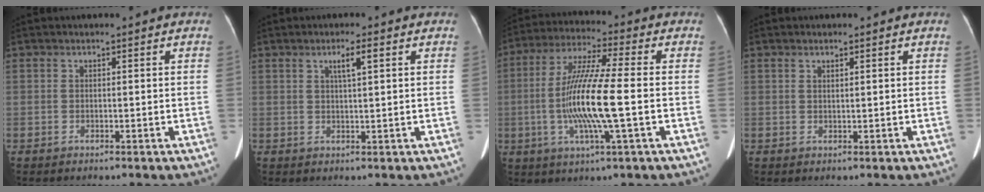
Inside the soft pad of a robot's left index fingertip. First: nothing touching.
{"total": 2.8, "force": [1.2, 0.1, 2.5], "torque": [-0.045, 0.005, 0.020]}
{"total": 13.2, "force": [-2.0, 0.5, 13.0], "torque": [-0.260, -0.003, -0.041]}
{"total": 0.5, "force": [0.3, 0.0, 0.4], "torque": [-0.008, -0.004, 0.007]}